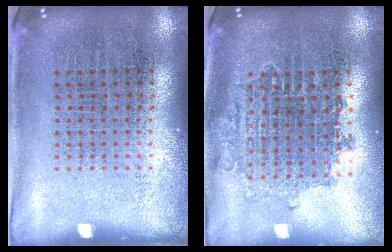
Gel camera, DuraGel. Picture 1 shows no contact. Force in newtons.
{"total": 1.6, "press": 1.4, "slide": 0.7}